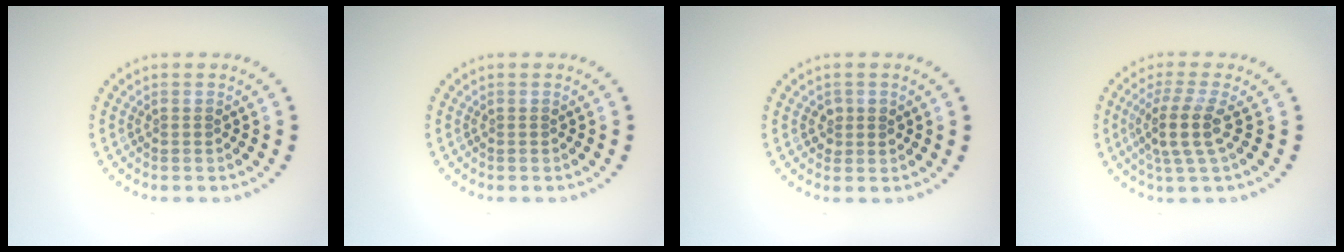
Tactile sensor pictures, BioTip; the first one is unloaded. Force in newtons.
{"total": 0.0}
{"total": 1.1, "press": 1.1, "slide": 0.3}
{"total": 3.4, "press": 2.6, "slide": 2.1}